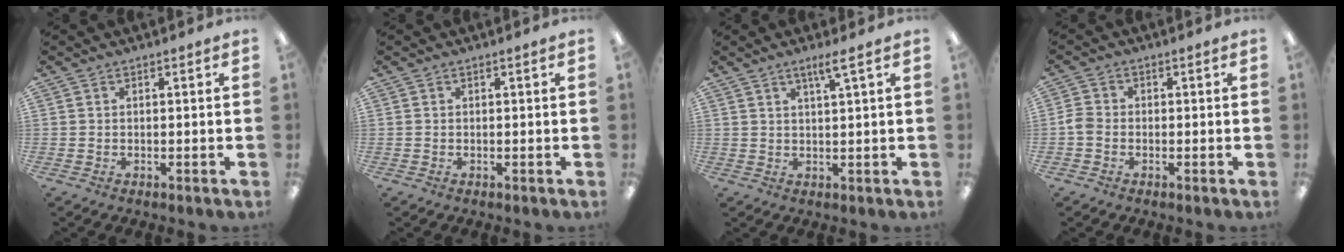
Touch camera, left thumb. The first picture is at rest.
{"total": 0.0}
{"total": 3.4, "force": [2.3, 0.0, 2.6], "torque": [-0.047, -0.005, 0.036]}
{"total": 2.4, "force": [-0.9, 1.8, 1.3], "torque": [-0.023, 0.006, -0.015]}